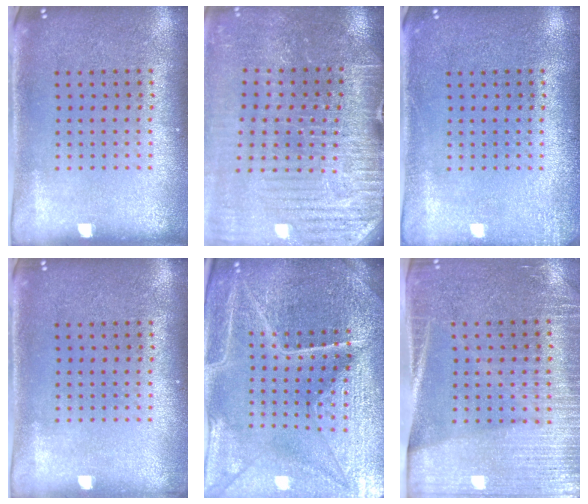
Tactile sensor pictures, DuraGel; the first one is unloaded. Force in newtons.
{"total": 3.9, "press": 3.9, "slide": 0.6}
{"total": 1.5, "press": 1.5, "slide": 0.3}
{"total": 0.5, "press": 0.5, "slide": 0.2}
{"total": 5.6, "press": 5.2, "slide": 2.2}
{"total": 3.4, "press": 3.0, "slide": 1.5}